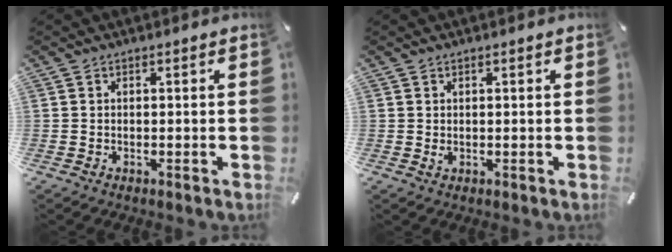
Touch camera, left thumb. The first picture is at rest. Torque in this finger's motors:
{"motor_torque": [0.08, 0.27, 0.03, -0.12, 0.02]}